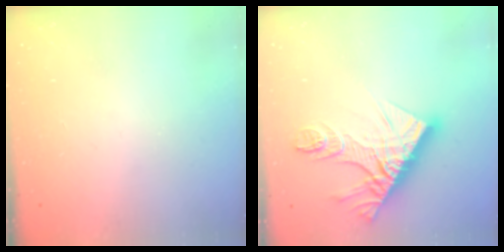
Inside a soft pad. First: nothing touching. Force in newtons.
{"total": 16.4, "press": 16.3, "slide": 1.5}